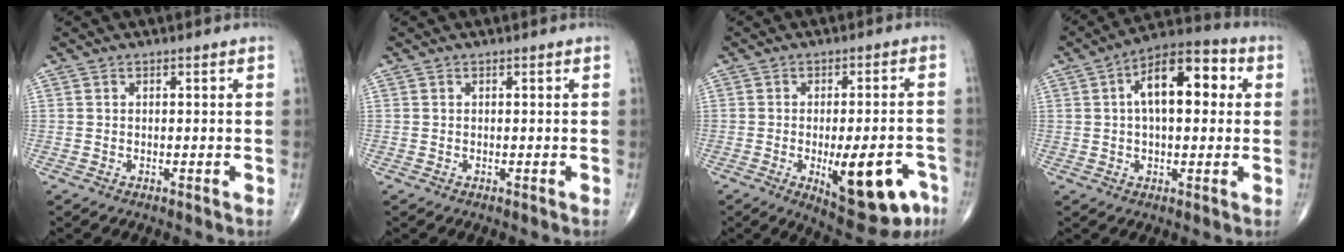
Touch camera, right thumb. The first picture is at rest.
{"total": 0.0}
{"total": 14.9, "force": [-5.8, 5.8, 12.5], "torque": [-0.144, 0.016, -0.064]}
{"total": 13.6, "force": [2.8, 6.8, 11.5], "torque": [-0.164, 0.027, 0.035]}